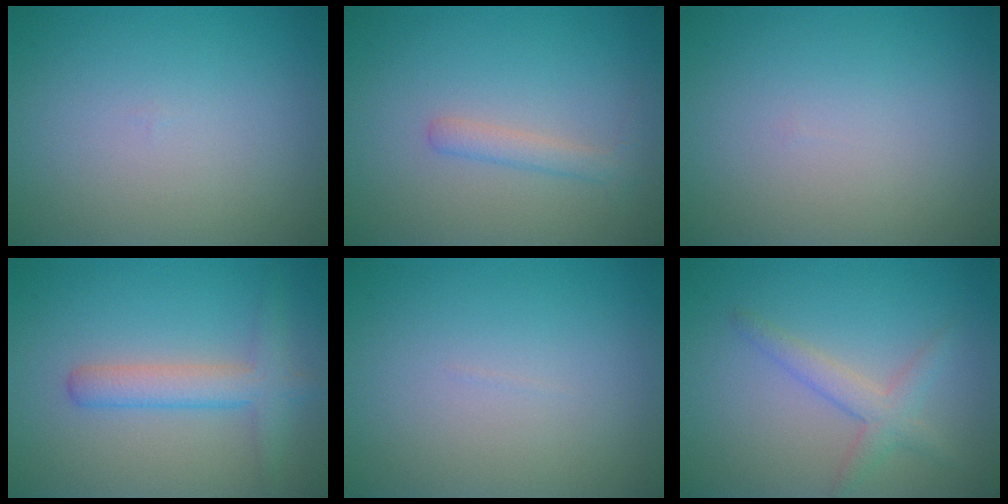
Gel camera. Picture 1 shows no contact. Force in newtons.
{"total": 1.6, "press": 1.6, "slide": 0.0}
{"total": 0.0}
{"total": 3.4, "press": 3.4, "slide": 0.1}
{"total": 0.0}
{"total": 2.4, "press": 2.4, "slide": 0.2}